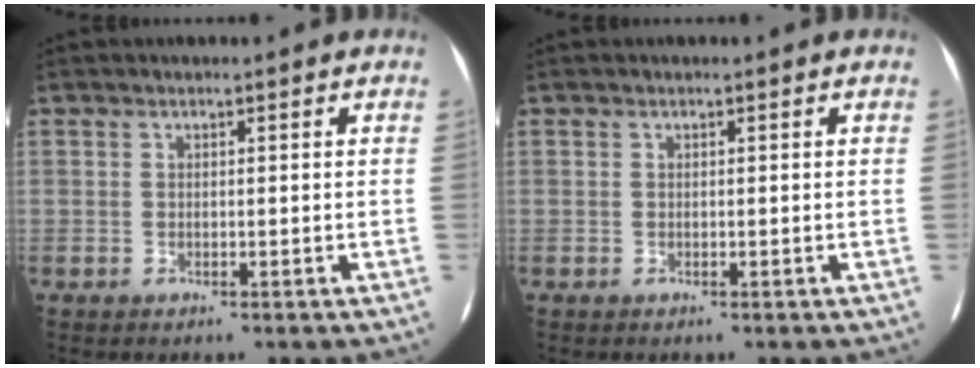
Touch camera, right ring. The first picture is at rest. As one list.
[{"total": 0.0}]